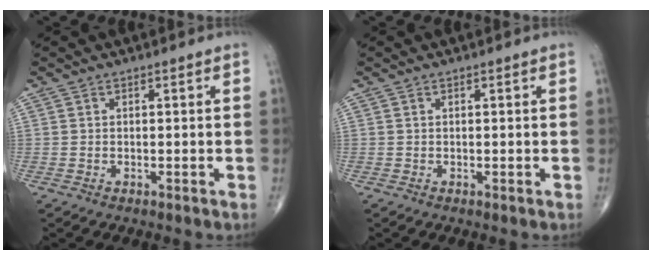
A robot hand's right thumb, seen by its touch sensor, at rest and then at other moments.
{"total": 0.0}